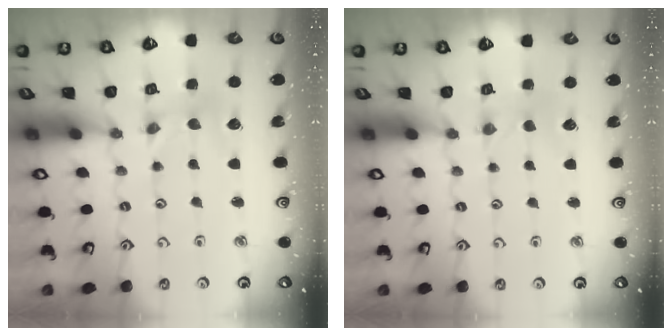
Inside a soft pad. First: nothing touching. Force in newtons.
{"total": 0.0}